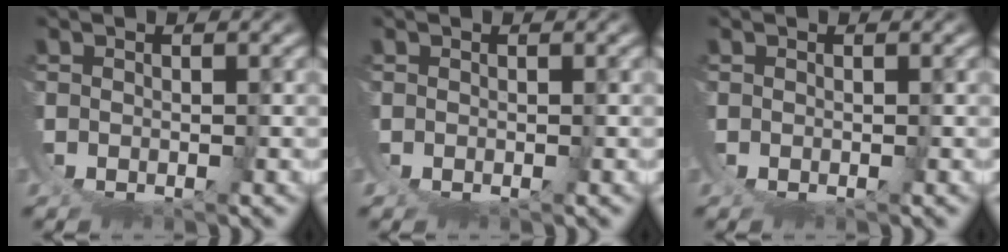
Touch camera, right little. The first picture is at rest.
{"total": 0.0}
{"total": 0.0}